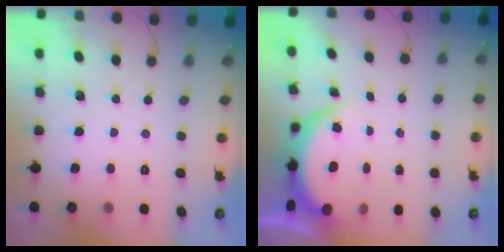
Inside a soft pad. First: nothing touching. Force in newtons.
{"total": 3.7, "press": 3.7, "slide": 0.1}